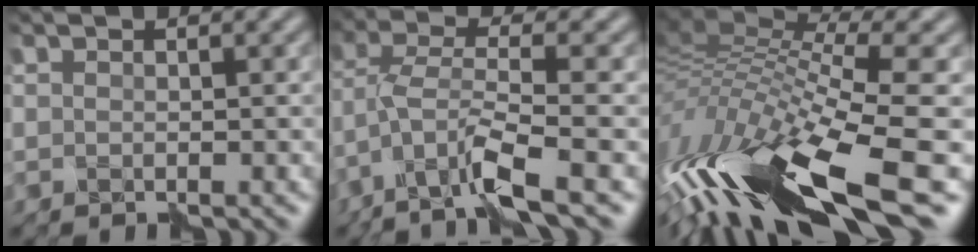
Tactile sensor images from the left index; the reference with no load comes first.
{"total": 5.5, "force": [-3.5, 0.2, 4.3], "torque": [-0.090, 0.009, -0.074]}
{"total": 15.2, "force": [-6.4, 3.9, 13.3], "torque": [-0.273, 0.014, -0.116]}